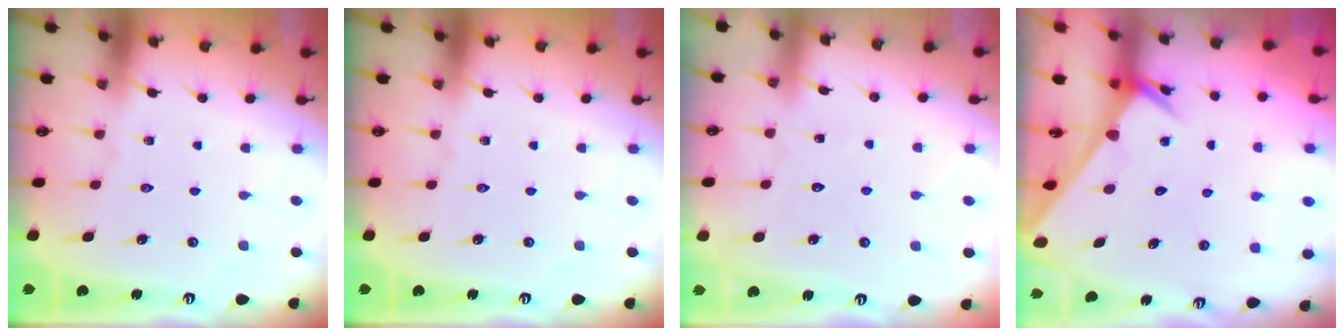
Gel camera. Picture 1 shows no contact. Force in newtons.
{"total": 0.0}
{"total": 3.5, "press": 3.5, "slide": 0.3}
{"total": 2.4, "press": 2.4, "slide": 0.1}